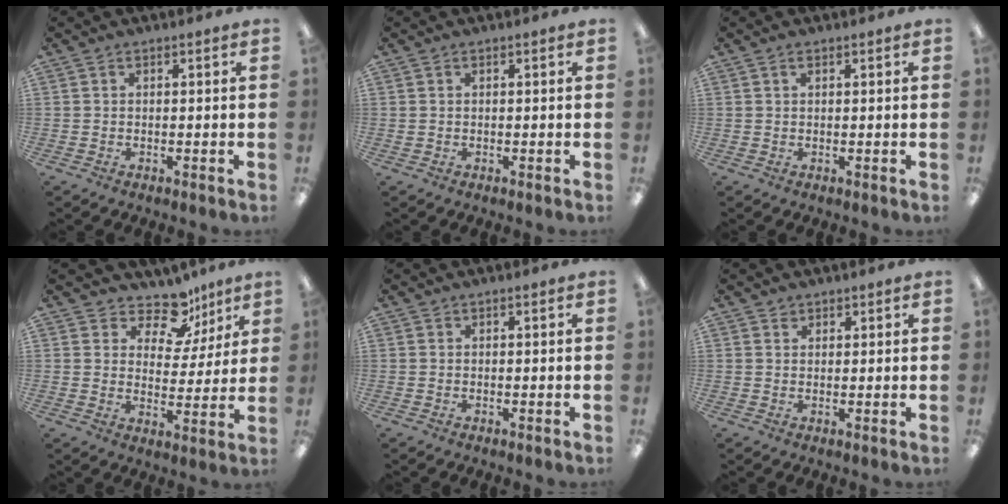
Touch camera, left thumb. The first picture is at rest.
{"total": 0.8, "force": [0.4, 0.5, 0.5], "torque": [-0.010, 0.004, 0.006]}
{"total": 1.2, "force": [0.7, 0.6, 0.8], "torque": [-0.019, 0.004, 0.011]}
{"total": 11.8, "force": [8.7, 6.4, 4.6], "torque": [-0.071, -0.057, 0.160]}
{"total": 0.0}
{"total": 1.3, "force": [1.1, 0.7, 0.1], "torque": [-0.001, 0.000, 0.021]}